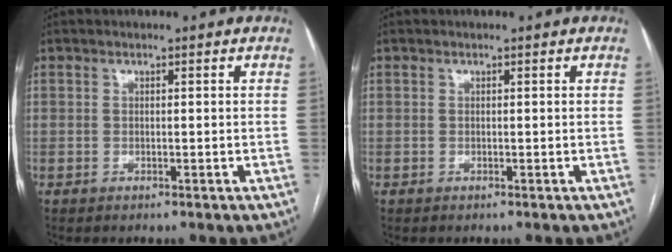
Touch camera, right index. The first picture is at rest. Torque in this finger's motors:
{"motor_torque": [0.00, 0.00, 0.00, 0.00]}